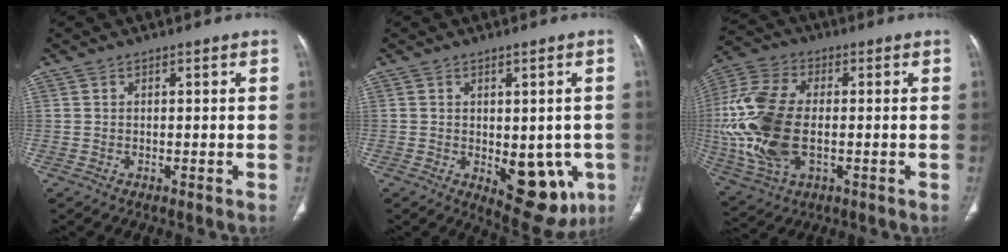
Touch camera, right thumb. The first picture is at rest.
{"total": 11.8, "force": [-3.2, 6.4, 9.3], "torque": [-0.071, -0.006, -0.025]}
{"total": 18.3, "force": [-1.3, 10.4, 14.9], "torque": [-0.339, 0.002, -0.019]}